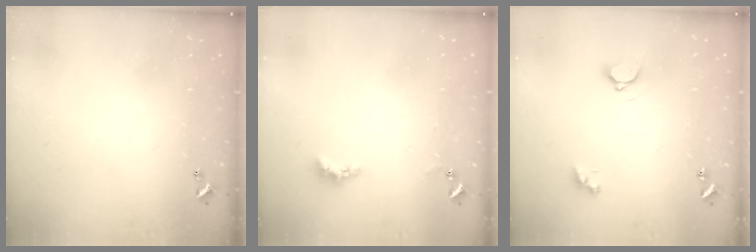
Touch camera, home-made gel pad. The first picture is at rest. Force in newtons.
{"total": 3.7, "press": 3.6, "slide": 0.9}
{"total": 3.0, "press": 3.0, "slide": 0.6}